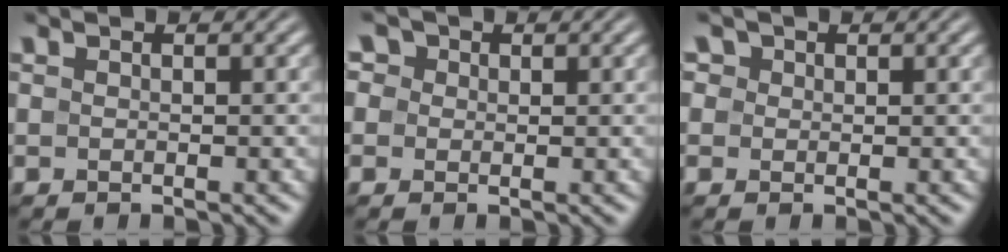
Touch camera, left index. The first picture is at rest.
{"total": 3.1, "force": [1.5, 2.5, 1.2], "torque": [-0.023, 0.019, 0.001]}
{"total": 2.0, "force": [1.0, 1.6, 0.6], "torque": [-0.014, 0.010, -0.001]}